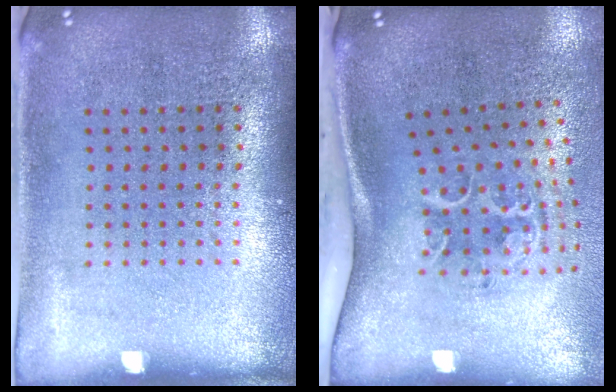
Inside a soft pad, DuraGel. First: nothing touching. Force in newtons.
{"total": 2.2, "press": 1.3, "slide": 1.7}